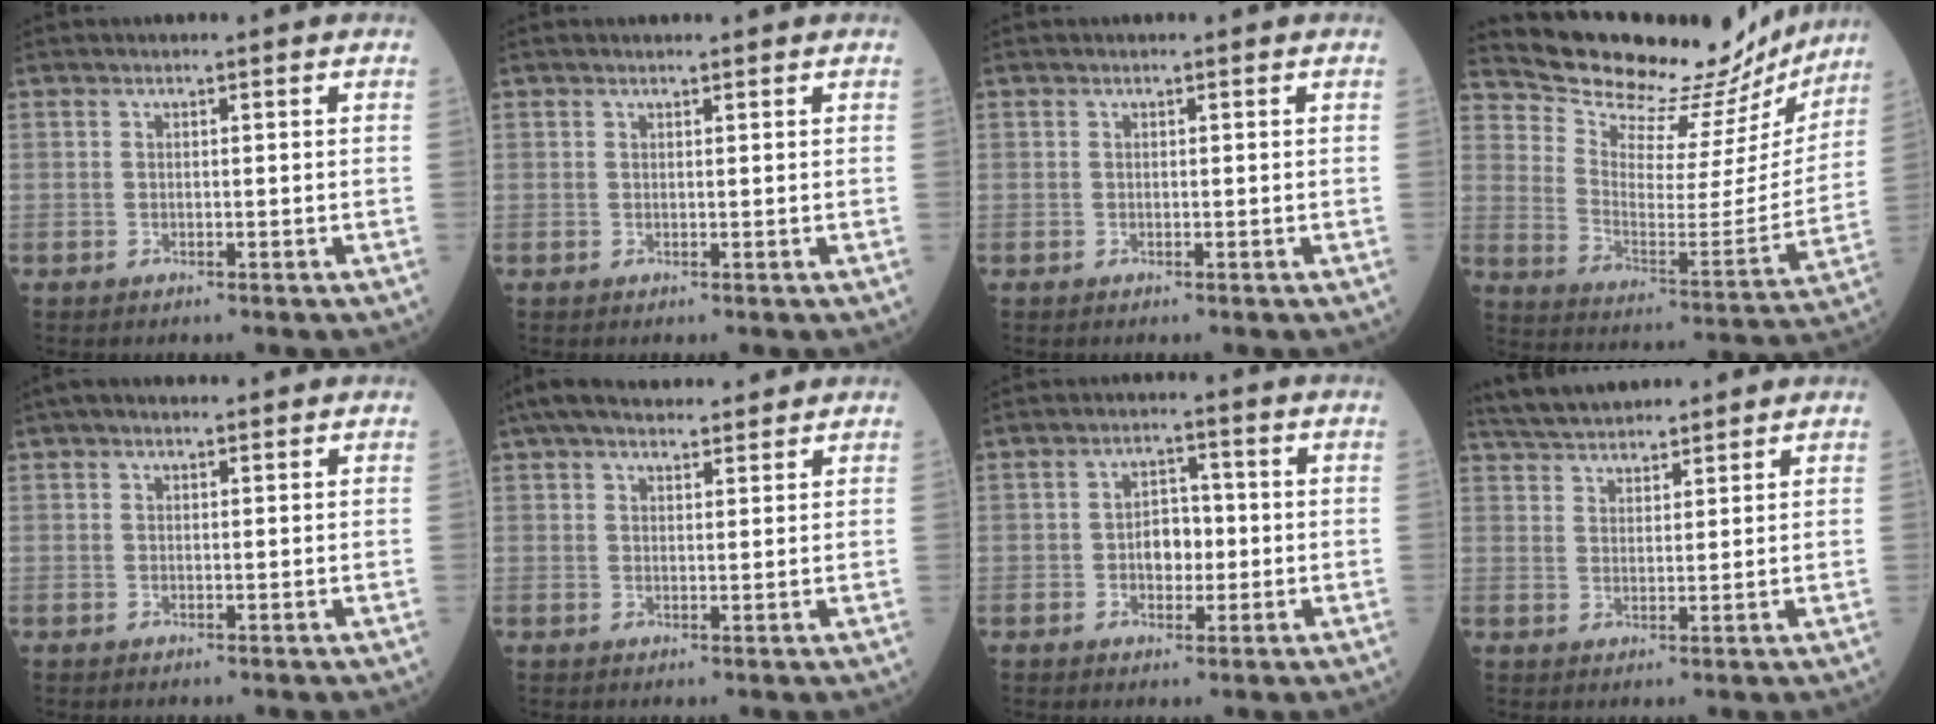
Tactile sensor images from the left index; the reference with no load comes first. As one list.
[{"total": 1.4, "force": [1.3, 0.2, 0.5], "torque": [-0.002, 0.011, 0.020]}, {"total": 0.0}, {"total": 22.3, "force": [21.2, 5.2, 4.7], "torque": [-0.070, -0.057, 0.290]}, {"total": 2.5, "force": [1.8, 0.9, 1.4], "torque": [-0.019, 0.026, 0.029]}, {"total": 10.4, "force": [9.0, 2.6, 4.5], "torque": [-0.061, 0.036, 0.134]}, {"total": 4.3, "force": [-0.6, 2.8, 3.2], "torque": [-0.046, 0.010, -0.011]}, {"total": 9.5, "force": [8.8, 2.0, 2.9], "torque": [-0.049, 0.030, 0.150]}]